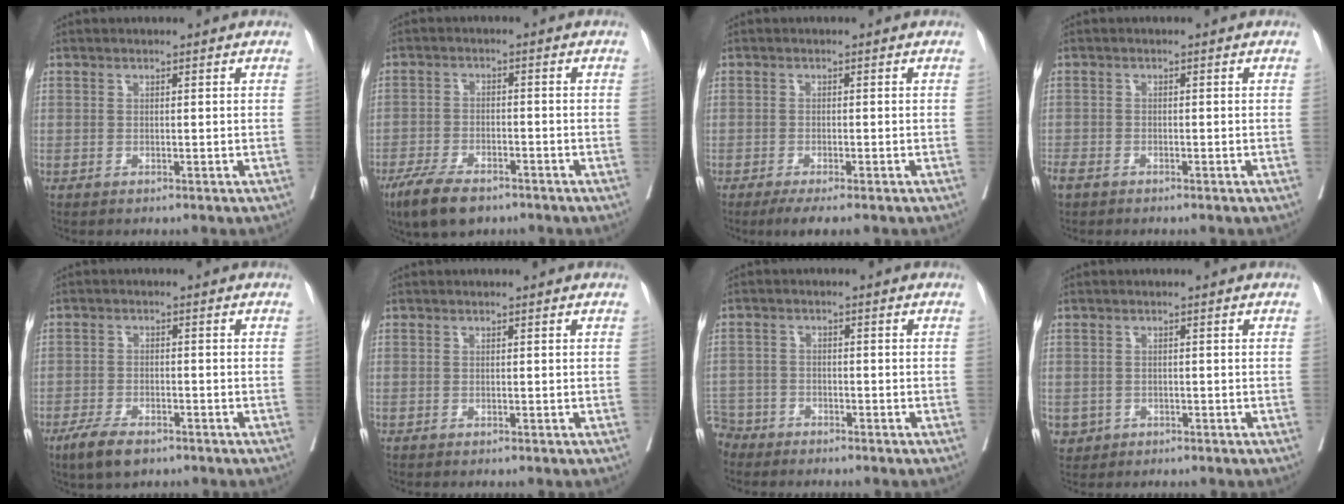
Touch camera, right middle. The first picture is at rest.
{"total": 8.0, "force": [-5.8, 2.7, 4.7], "torque": [-0.085, -0.011, -0.101]}
{"total": 3.8, "force": [-2.9, 0.5, 2.5], "torque": [-0.031, -0.008, -0.044]}
{"total": 3.0, "force": [-2.3, 1.3, 1.5], "torque": [-0.032, -0.006, -0.043]}
{"total": 5.6, "force": [-4.0, 2.0, 3.4], "torque": [-0.064, -0.005, -0.070]}
{"total": 0.0}
{"total": 5.4, "force": [-4.7, 2.6, -0.7], "torque": [0.014, -0.002, -0.095]}
{"total": 2.6, "force": [-1.1, 2.3, 0.2], "torque": [0.002, 0.006, -0.015]}